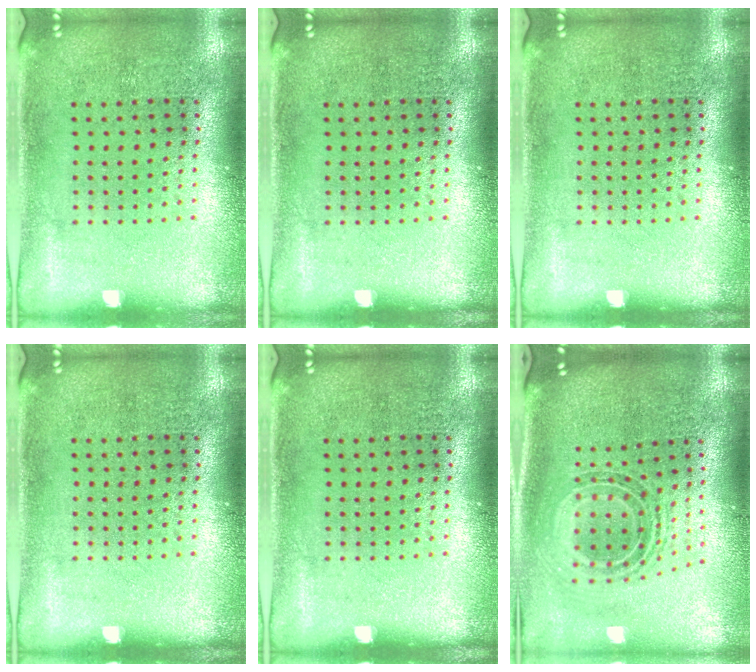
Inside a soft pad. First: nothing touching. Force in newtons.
{"total": 0.0}
{"total": 0.0}
{"total": 0.0}
{"total": 0.0}
{"total": 1.0, "press": 0.9, "slide": 0.5}